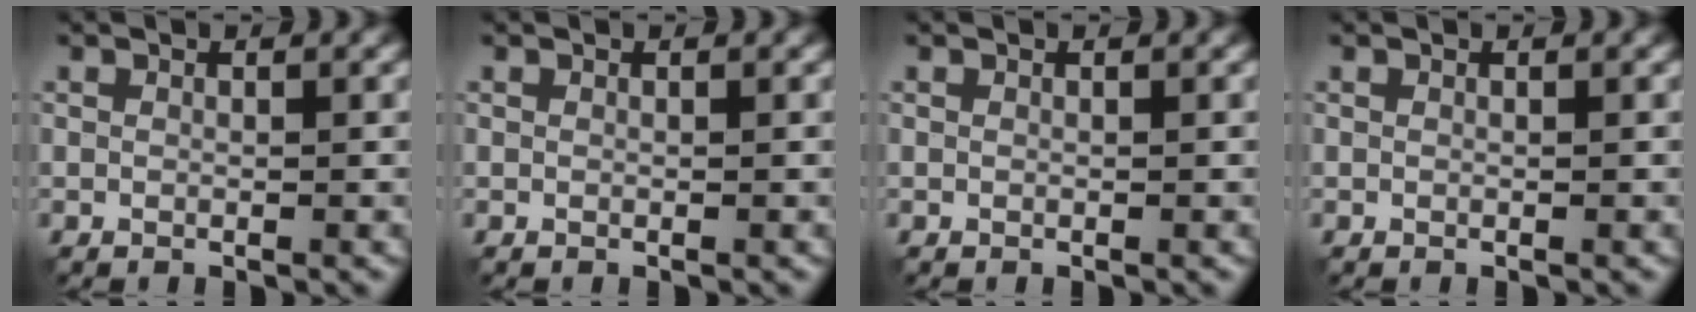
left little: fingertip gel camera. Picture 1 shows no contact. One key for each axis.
{"total": 0.0}
{"total": 0.0}
{"total": 0.0}